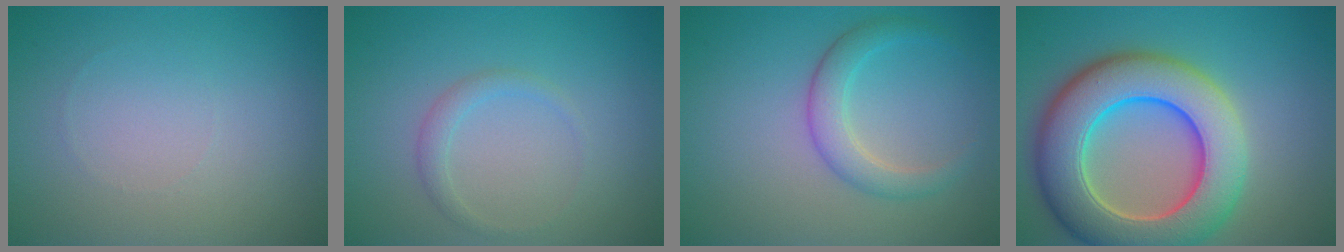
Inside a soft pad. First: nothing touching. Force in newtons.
{"total": 1.3, "press": 1.3, "slide": 0.0}
{"total": 2.8, "press": 2.8, "slide": 0.2}
{"total": 11.2, "press": 11.2, "slide": 0.6}